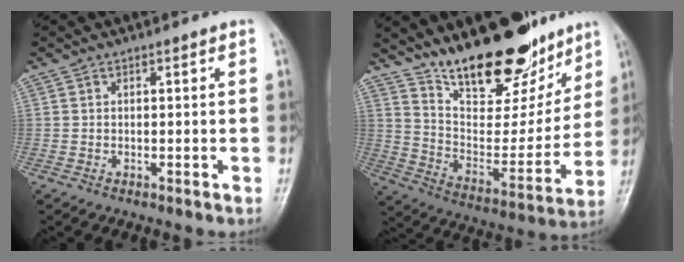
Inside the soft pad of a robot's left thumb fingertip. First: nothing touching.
{"total": 21.5, "force": [16.1, 8.8, 11.4], "torque": [-0.131, -0.094, 0.263]}